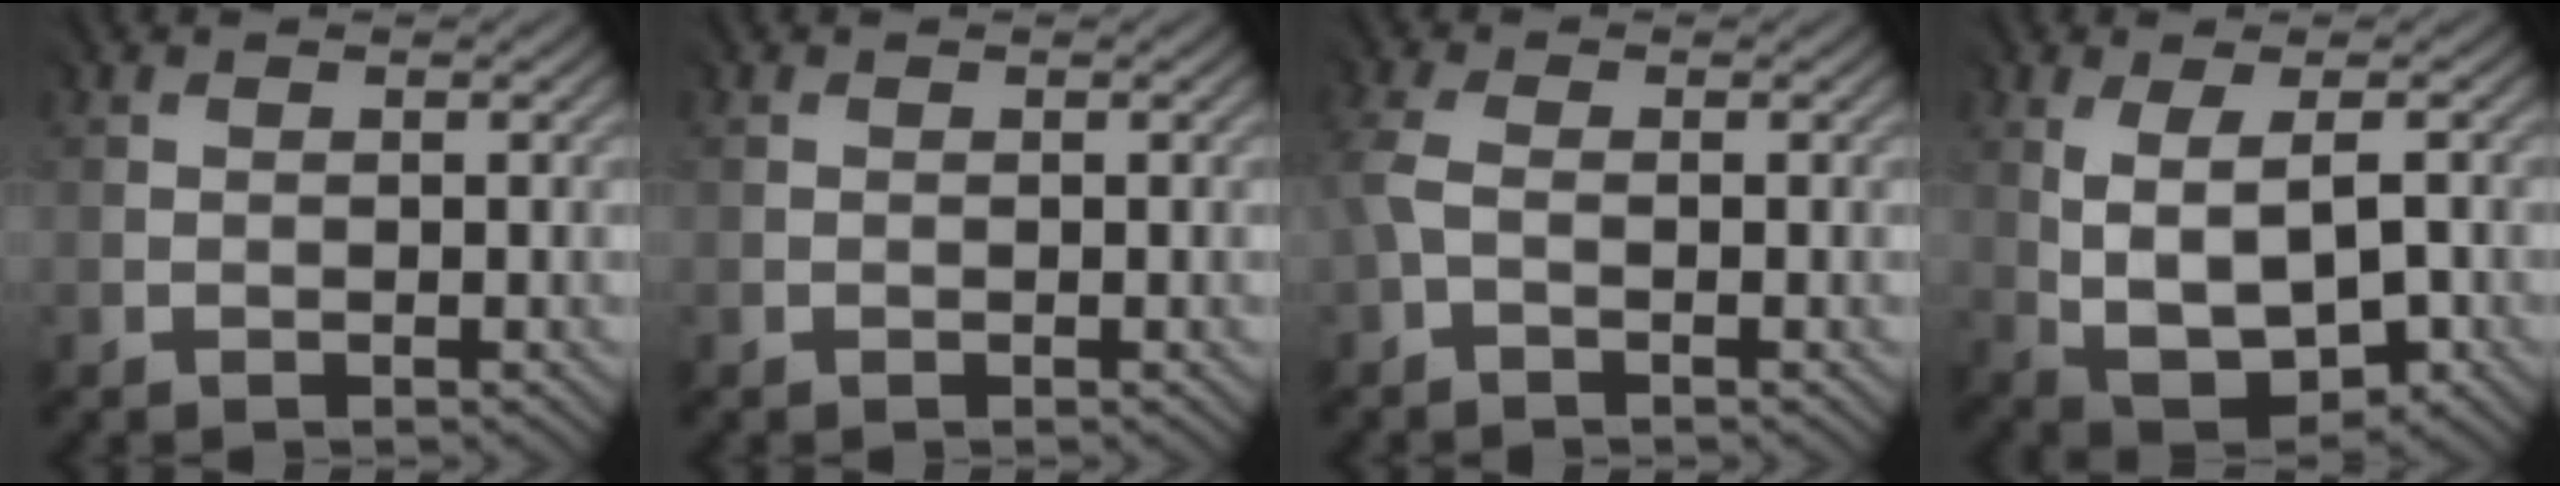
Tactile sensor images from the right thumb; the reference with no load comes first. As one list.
[{"total": 0.0}, {"total": 2.5, "force": [-0.7, 1.2, 2.1], "torque": [-0.070, 0.003, -0.019]}, {"total": 7.1, "force": [-0.1, 3.9, 6.0], "torque": [-0.128, -0.009, 0.009]}]